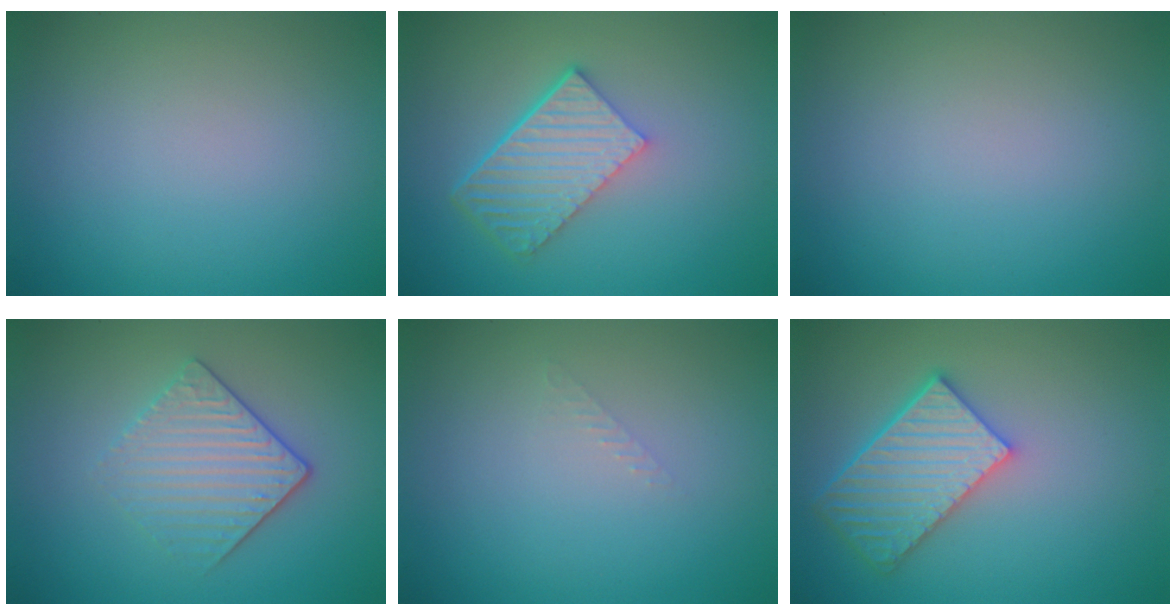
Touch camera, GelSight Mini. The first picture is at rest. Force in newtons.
{"total": 5.8, "press": 4.0, "slide": 4.2}
{"total": 0.0}
{"total": 3.7, "press": 3.3, "slide": 1.7}
{"total": 0.8, "press": 0.7, "slide": 0.2}
{"total": 5.5, "press": 4.6, "slide": 3.0}